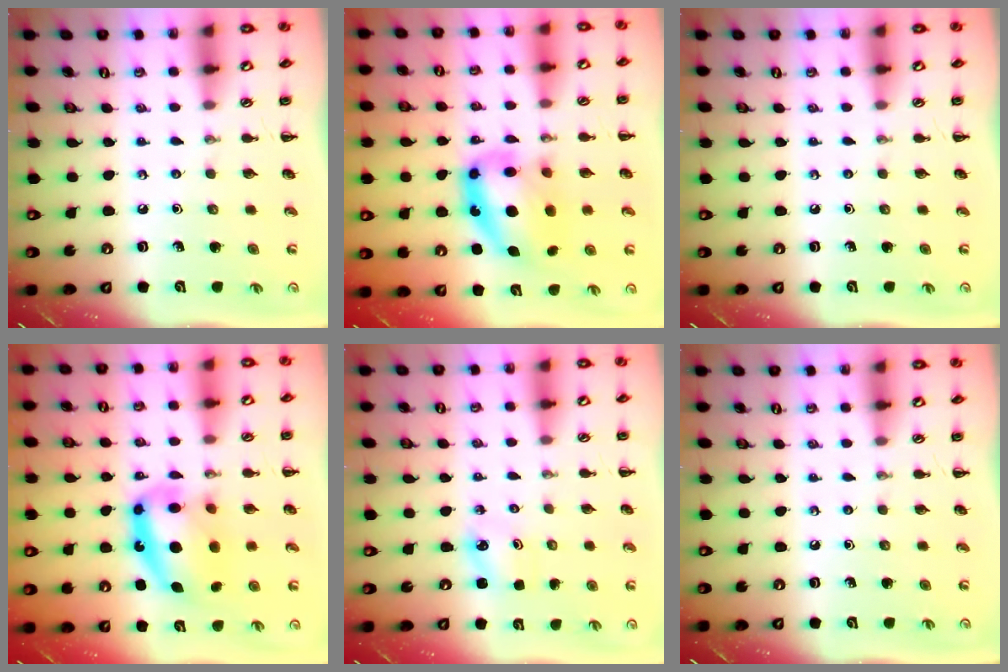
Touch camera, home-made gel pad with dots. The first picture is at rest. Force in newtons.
{"total": 13.9, "press": 13.5, "slide": 3.3}
{"total": 0.0}
{"total": 14.6, "press": 14.1, "slide": 3.8}
{"total": 2.9, "press": 2.9, "slide": 0.6}
{"total": 0.0}